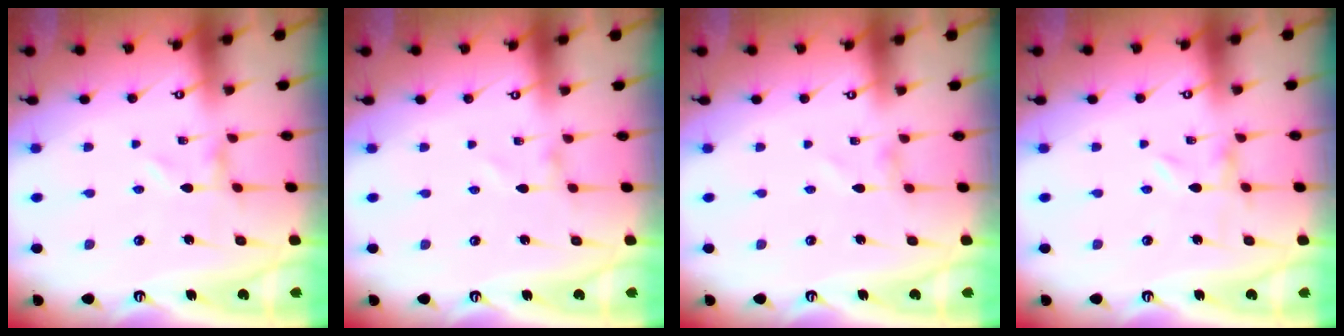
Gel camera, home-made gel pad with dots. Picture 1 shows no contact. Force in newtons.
{"total": 1.0, "press": 1.0, "slide": 0.1}
{"total": 1.2, "press": 1.1, "slide": 0.1}
{"total": 0.0}